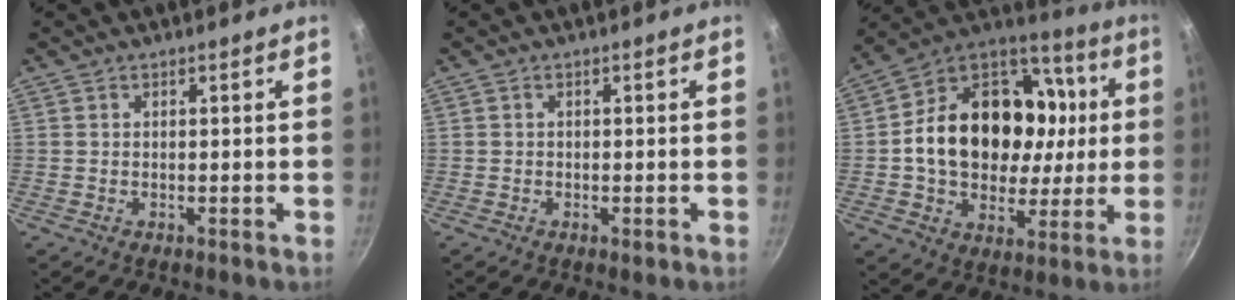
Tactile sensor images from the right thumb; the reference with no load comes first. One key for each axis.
{"total": 1.1, "fx": -0.5, "fy": 0.6, "fz": 0.8, "tx": -0.014, "ty": 0.002, "tz": -0.009}
{"total": 26.0, "fx": 1.7, "fy": 19.8, "fz": 16.7, "tx": -0.257, "ty": 0.036, "tz": 0.028}